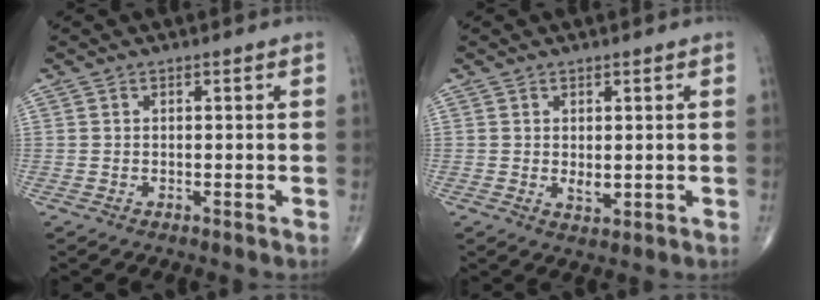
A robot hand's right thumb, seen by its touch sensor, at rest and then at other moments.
{"total": 2.3, "force": [0.1, 1.2, 1.9], "torque": [-0.025, -0.008, 0.006]}